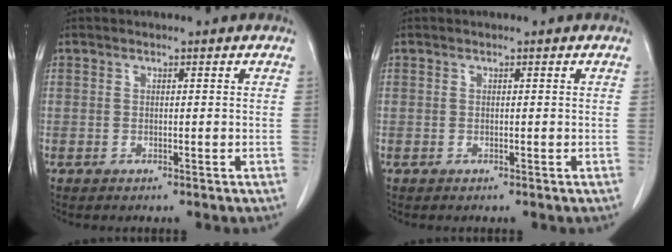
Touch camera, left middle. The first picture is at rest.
{"total": 0.0}